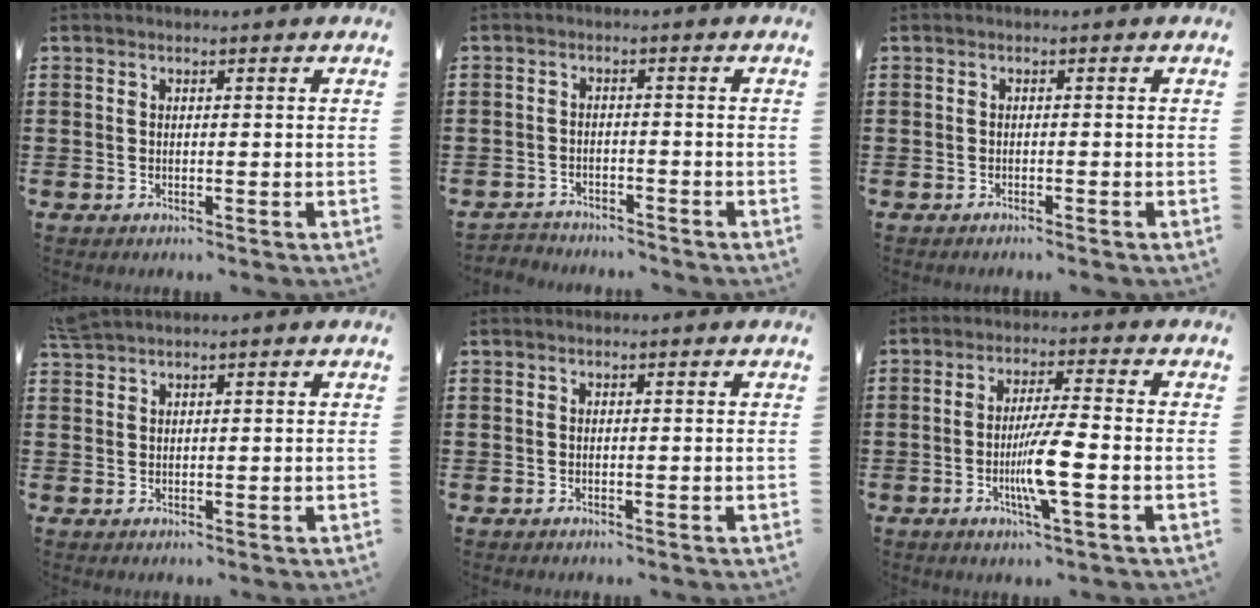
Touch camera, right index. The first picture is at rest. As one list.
[{"total": 2.5, "force": [-2.4, 0.5, -0.3], "torque": [-0.003, 0.001, -0.055]}, {"total": 0.7, "force": [-0.7, -0.1, 0.1], "torque": [-0.005, -0.003, -0.013]}, {"total": 1.7, "force": [1.6, -0.1, 0.4], "torque": [-0.012, -0.001, 0.032]}, {"total": 0.0}, {"total": 7.4, "force": [-2.0, 0.4, 7.1], "torque": [-0.139, -0.016, -0.041]}]